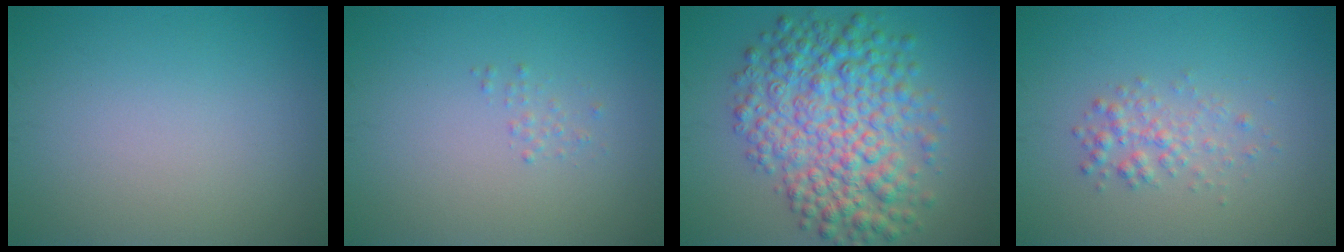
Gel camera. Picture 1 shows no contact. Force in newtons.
{"total": 0.6, "press": 0.6, "slide": 0.1}
{"total": 8.7, "press": 8.7, "slide": 0.1}
{"total": 1.9, "press": 1.9, "slide": 0.0}